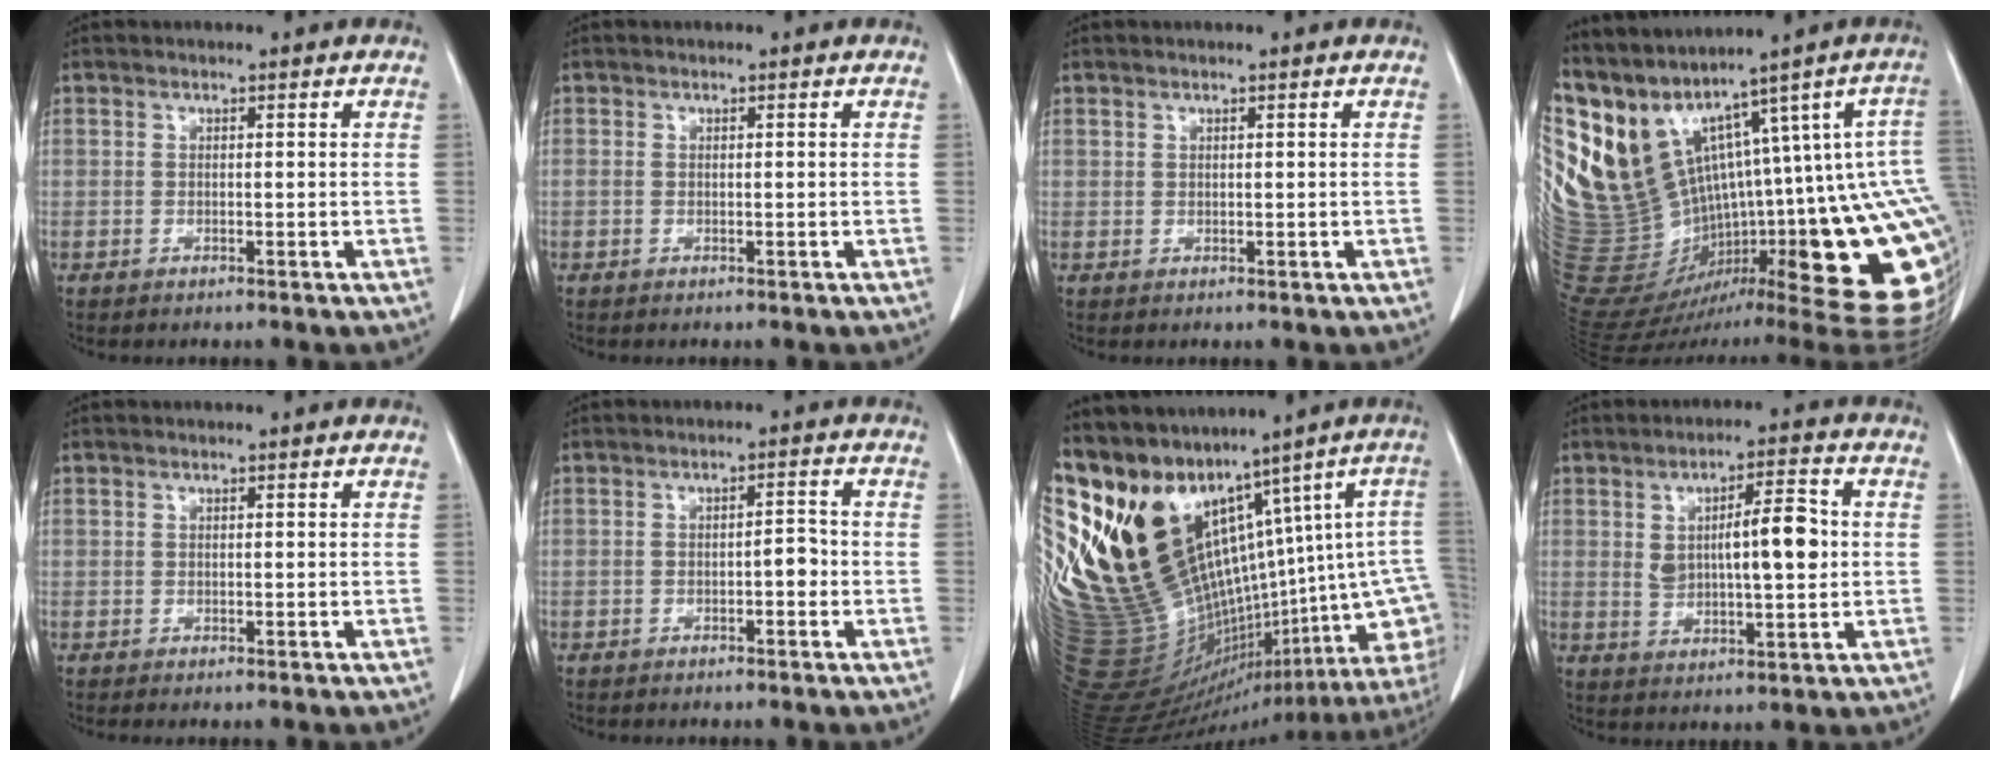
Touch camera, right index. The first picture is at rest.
{"total": 0.0}
{"total": 0.7, "force": [0.4, 0.5, 0.0], "torque": [0.010, -0.001, 0.004]}
{"total": 23.0, "force": [7.5, 7.5, 20.4], "torque": [-0.290, -0.014, 0.164]}
{"total": 0.0}
{"total": 2.4, "force": [-0.8, 0.8, 2.1], "torque": [-0.026, 0.005, -0.013]}
{"total": 28.4, "force": [12.5, 12.4, 22.2], "torque": [-0.371, 0.022, 0.251]}
{"total": 9.4, "force": [1.3, 2.8, 8.9], "torque": [-0.142, 0.015, 0.027]}